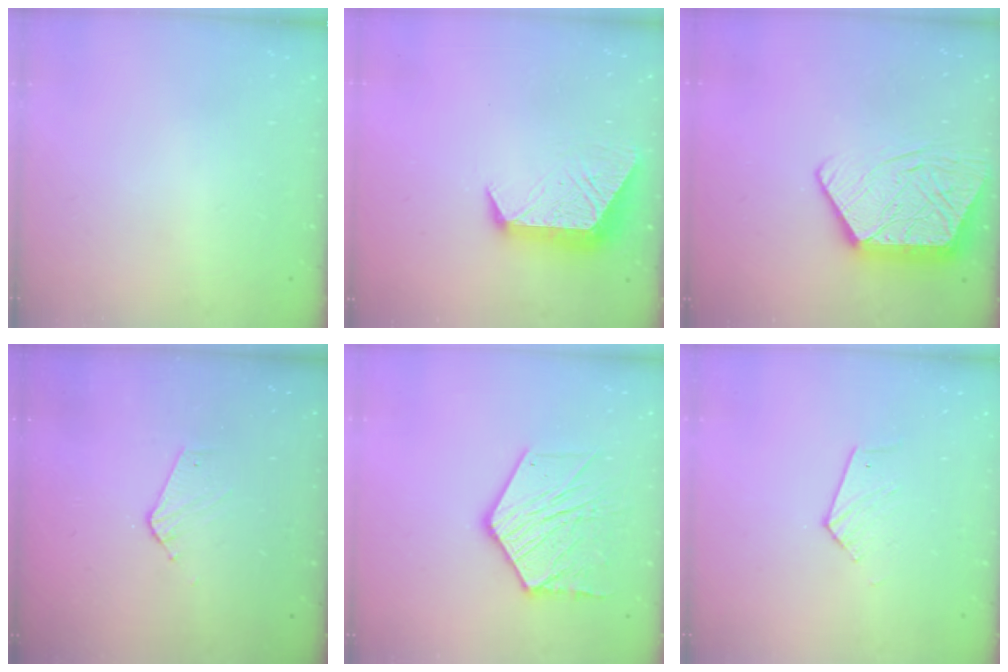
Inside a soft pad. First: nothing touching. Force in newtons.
{"total": 11.4, "press": 11.3, "slide": 1.0}
{"total": 14.4, "press": 14.3, "slide": 1.2}
{"total": 4.2, "press": 4.2, "slide": 0.4}
{"total": 14.4, "press": 14.4, "slide": 1.1}
{"total": 4.1, "press": 4.1, "slide": 0.4}